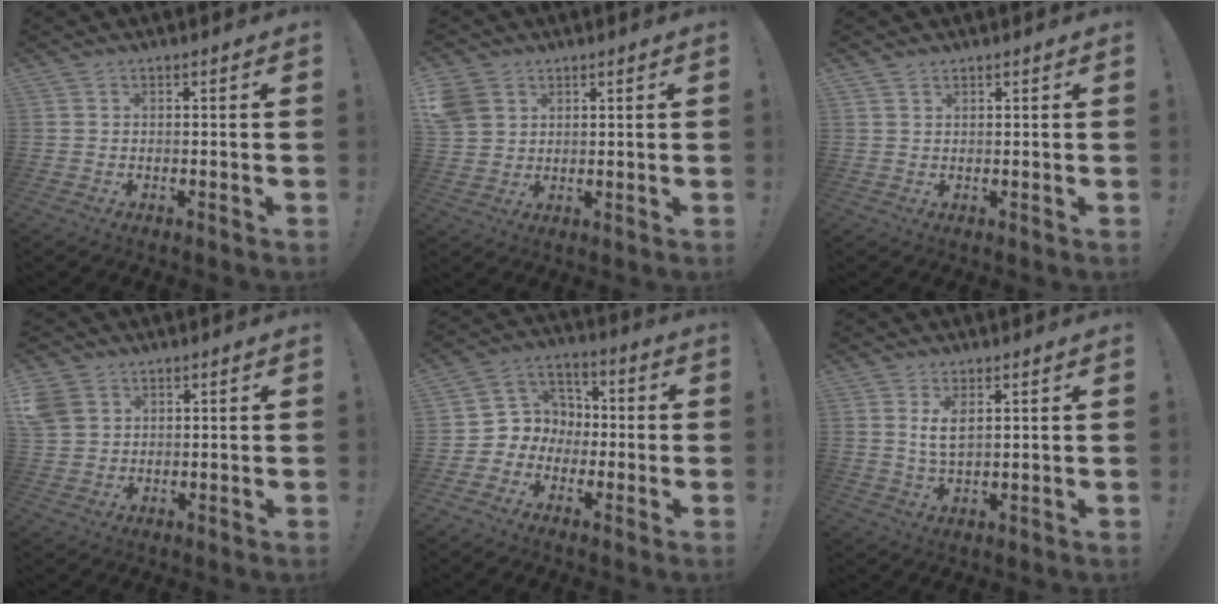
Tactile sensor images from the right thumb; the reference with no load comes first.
{"total": 6.4, "force": [3.3, 5.1, 2.1], "torque": [-0.054, -0.010, 0.070]}
{"total": 1.3, "force": [1.2, 0.5, 0.4], "torque": [-0.009, -0.004, 0.022]}
{"total": 5.8, "force": [2.9, 4.5, 2.3], "torque": [-0.053, -0.003, 0.060]}
{"total": 8.1, "force": [-2.7, 7.6, 1.1], "torque": [-0.022, 0.021, -0.039]}
{"total": 4.5, "force": [1.7, 1.9, 3.7], "torque": [-0.062, -0.007, 0.028]}